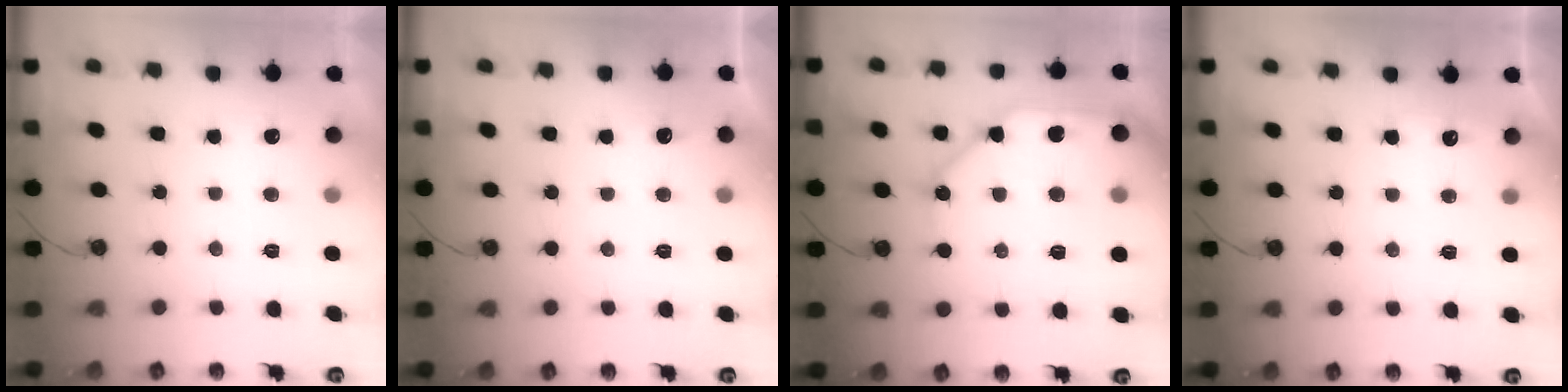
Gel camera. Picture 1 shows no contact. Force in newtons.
{"total": 2.0, "press": 2.0, "slide": 0.4}
{"total": 12.3, "press": 12.2, "slide": 1.6}
{"total": 3.0, "press": 3.0, "slide": 0.3}